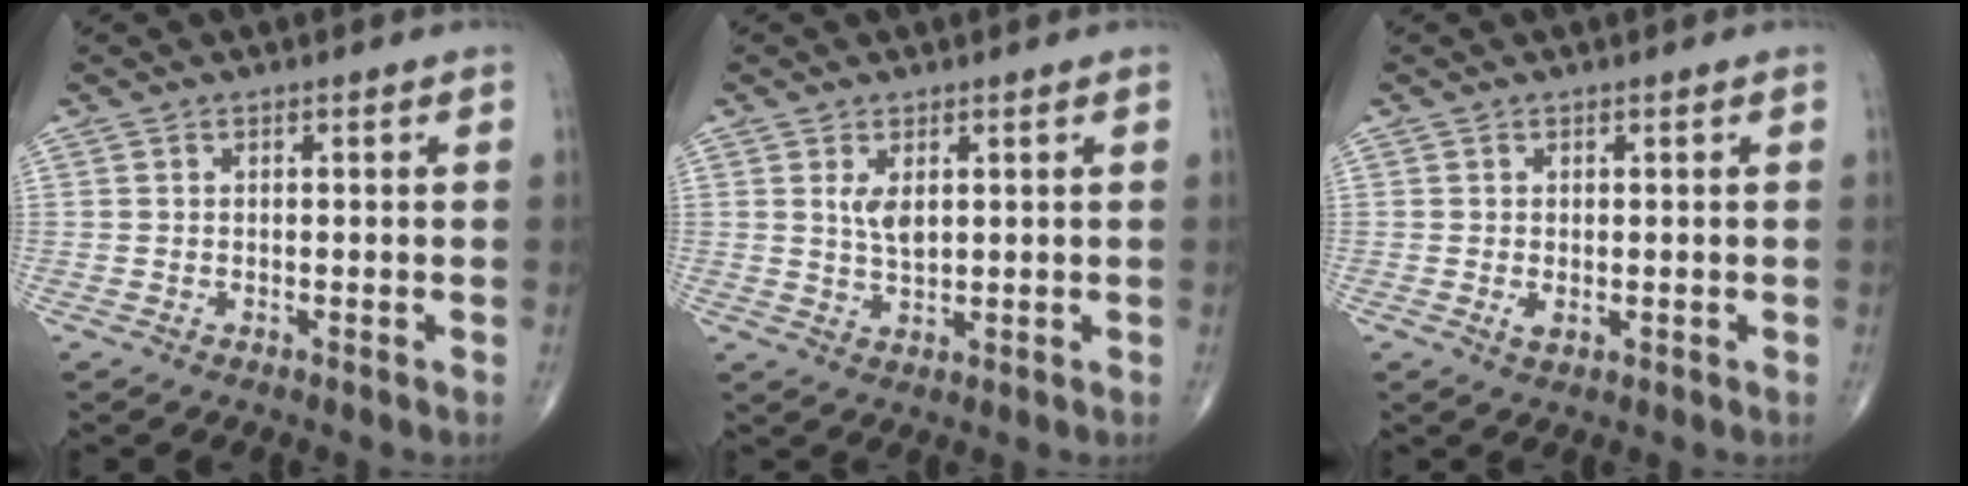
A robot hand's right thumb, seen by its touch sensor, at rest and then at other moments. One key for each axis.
{"total": 3.4, "fx": 1.2, "fy": 1.6, "fz": 2.8, "tx": -0.048, "ty": -0.012, "tz": 0.026}
{"total": 1.5, "fx": -0.1, "fy": 0.8, "fz": 1.2, "tx": -0.022, "ty": -0.004, "tz": 0.001}